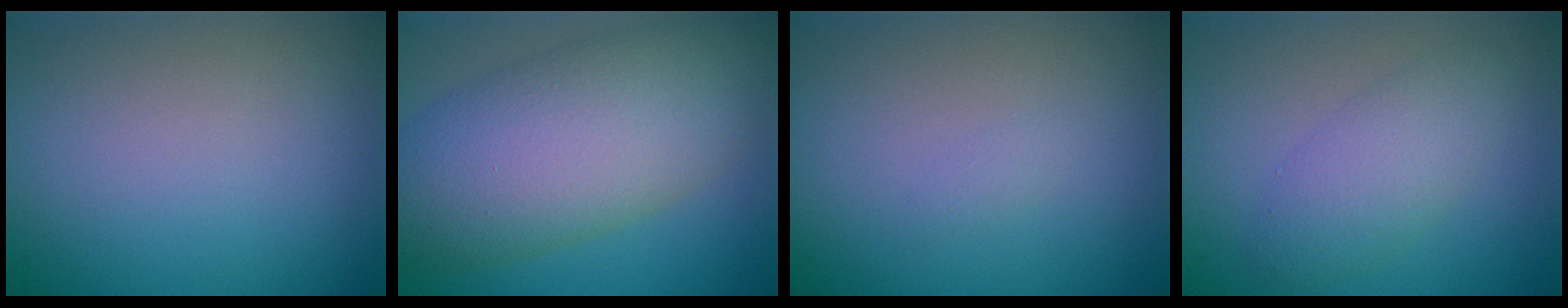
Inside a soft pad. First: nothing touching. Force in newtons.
{"total": 10.4, "press": 10.4, "slide": 0.3}
{"total": 0.5, "press": 0.5, "slide": 0.1}
{"total": 3.2, "press": 3.2, "slide": 0.1}